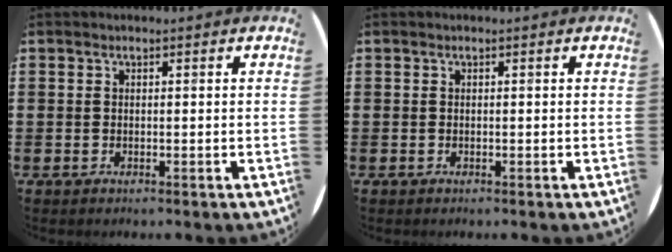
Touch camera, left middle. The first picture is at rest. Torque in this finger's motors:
{"motor_torque": [0.00, 0.00, 0.00, 0.00]}